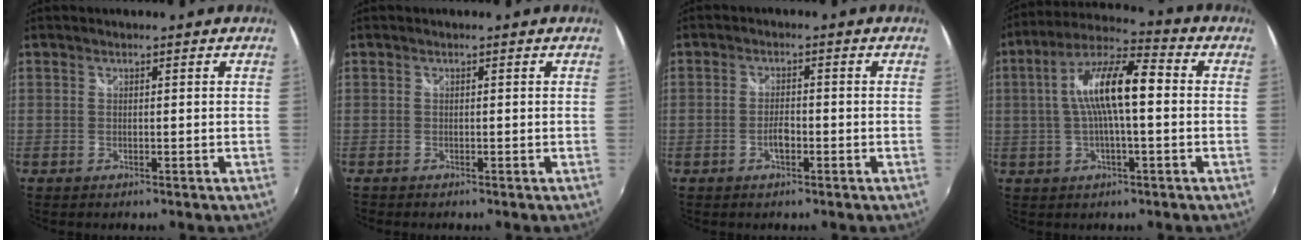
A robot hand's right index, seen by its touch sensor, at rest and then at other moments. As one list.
[{"total": 0.8, "force": [-0.6, 0.6, -0.1], "torque": [-0.002, 0.000, -0.013]}, {"total": 2.6, "force": [-1.2, 1.1, 2.0], "torque": [-0.042, 0.000, -0.022]}, {"total": 12.6, "force": [0.4, 3.2, 12.2], "torque": [-0.229, 0.020, 0.002]}]